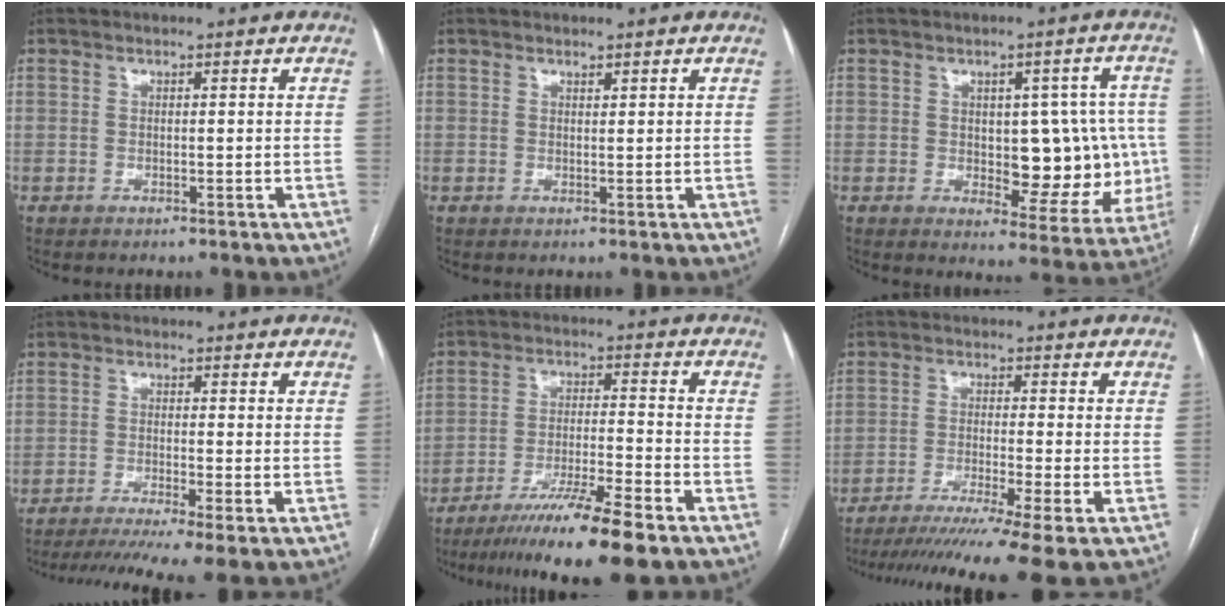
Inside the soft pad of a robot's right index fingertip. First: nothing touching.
{"total": 0.5, "force": [0.5, 0.1, 0.2], "torque": [-0.007, -0.003, 0.009]}
{"total": 11.6, "force": [-0.4, 5.7, 10.1], "torque": [-0.104, 0.016, 0.009]}
{"total": 10.3, "force": [-7.7, -0.3, 6.9], "torque": [-0.103, -0.015, -0.120]}
{"total": 12.7, "force": [-9.5, -0.9, 8.4], "torque": [-0.143, -0.033, -0.159]}
{"total": 14.3, "force": [-11.1, -1.7, 8.9], "torque": [-0.128, -0.036, -0.174]}